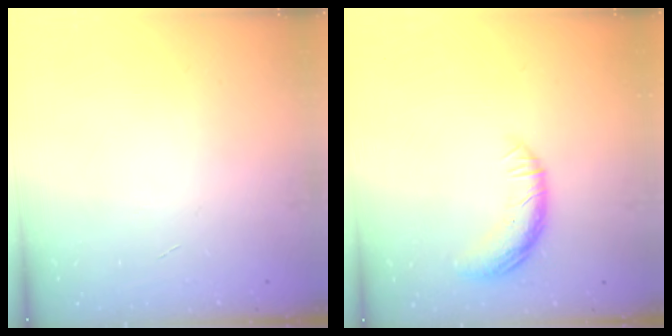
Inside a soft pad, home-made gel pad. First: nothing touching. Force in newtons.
{"total": 11.0, "press": 10.9, "slide": 1.5}